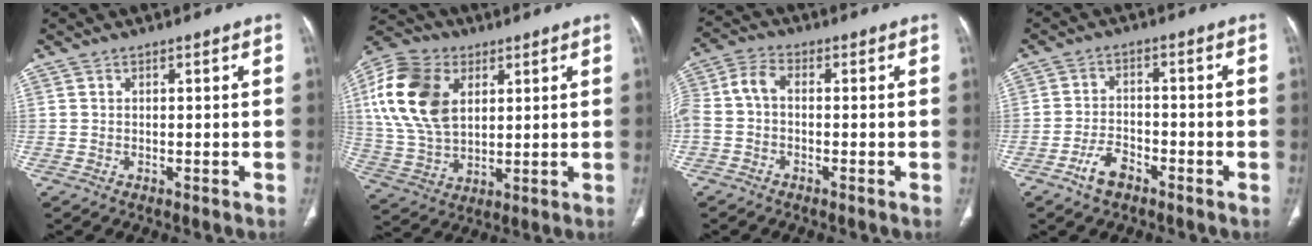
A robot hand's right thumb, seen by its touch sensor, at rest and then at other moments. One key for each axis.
{"total": 17.9, "fx": 5.2, "fy": 11.8, "fz": 12.4, "tx": -0.235, "ty": -0.006, "tz": 0.100}
{"total": 6.7, "fx": -0.6, "fy": 4.1, "fz": 5.3, "tx": -0.116, "ty": 0.025, "tz": -0.021}
{"total": 5.2, "fx": -3.3, "fy": 2.7, "fz": 2.9, "tx": -0.050, "ty": 0.024, "tz": -0.059}